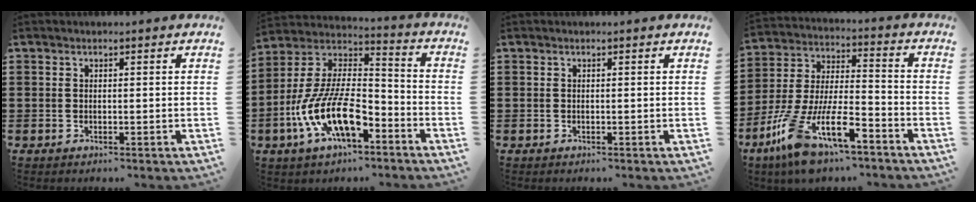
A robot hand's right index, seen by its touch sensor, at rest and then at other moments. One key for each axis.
{"total": 13.3, "fx": -6.8, "fy": 5.3, "fz": 10.1, "tx": -0.230, "ty": -0.002, "tz": -0.131}
{"total": 0.0}
{"total": 13.3, "fx": -8.0, "fy": 4.2, "fz": 9.8, "tx": -0.214, "ty": 0.000, "tz": -0.149}